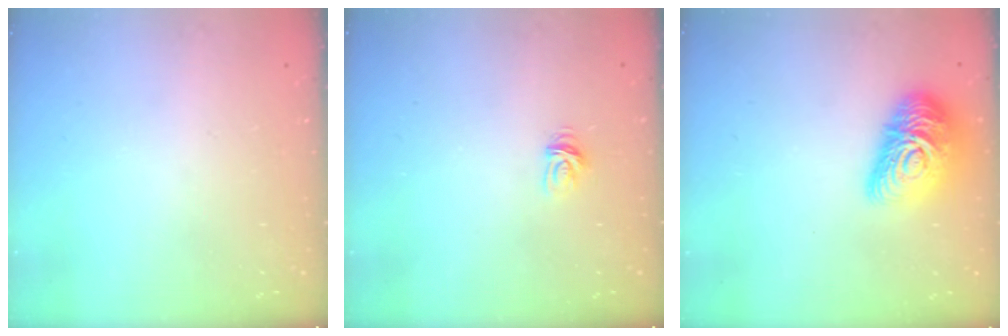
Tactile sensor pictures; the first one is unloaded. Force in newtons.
{"total": 3.5, "press": 3.4, "slide": 0.5}
{"total": 16.1, "press": 16.0, "slide": 1.0}